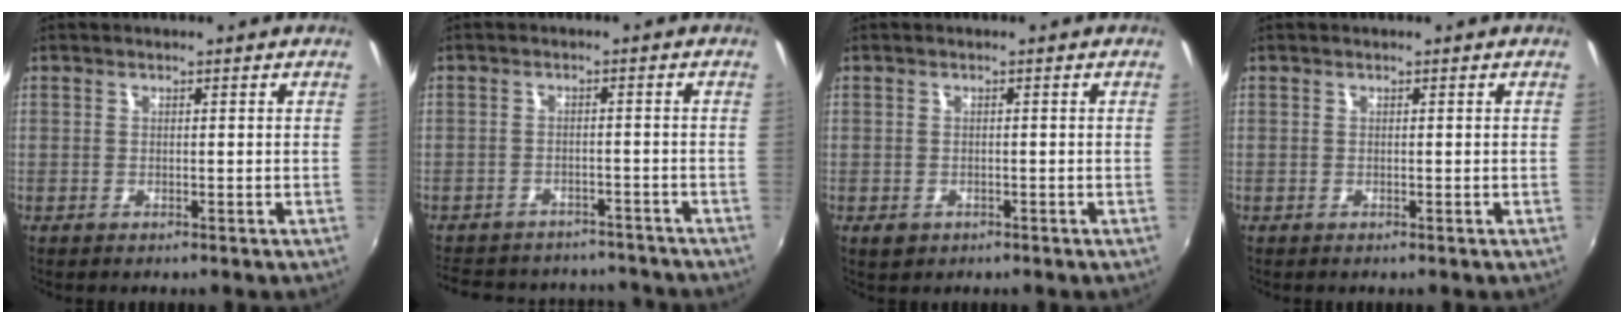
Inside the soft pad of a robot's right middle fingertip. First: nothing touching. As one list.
[{"total": 17.4, "force": [-15.0, 6.8, 5.8], "torque": [-0.133, 0.015, -0.194]}, {"total": 2.1, "force": [-1.0, 1.6, 0.9], "torque": [-0.019, -0.004, -0.013]}, {"total": 0.0}]